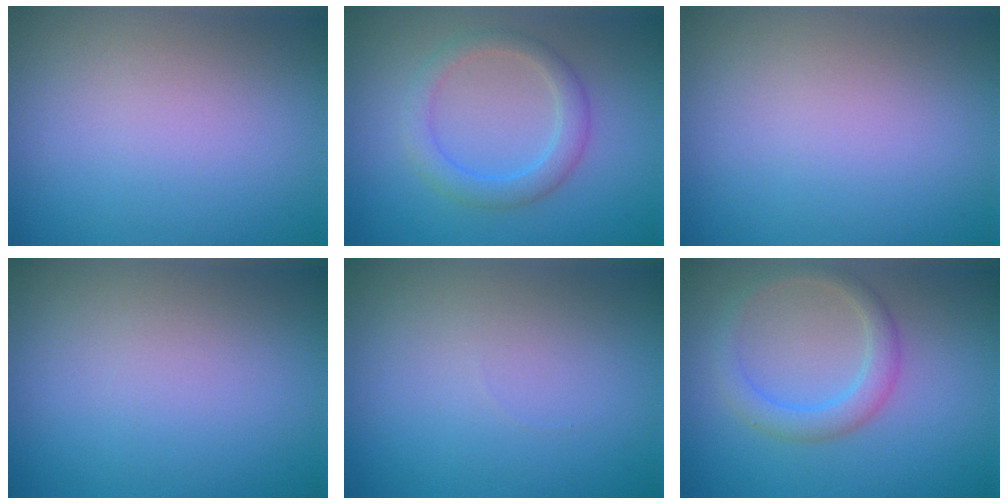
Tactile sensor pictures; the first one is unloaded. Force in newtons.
{"total": 1.9, "press": 1.9, "slide": 0.2}
{"total": 0.0}
{"total": 0.0}
{"total": 0.0}
{"total": 2.8, "press": 2.8, "slide": 0.1}